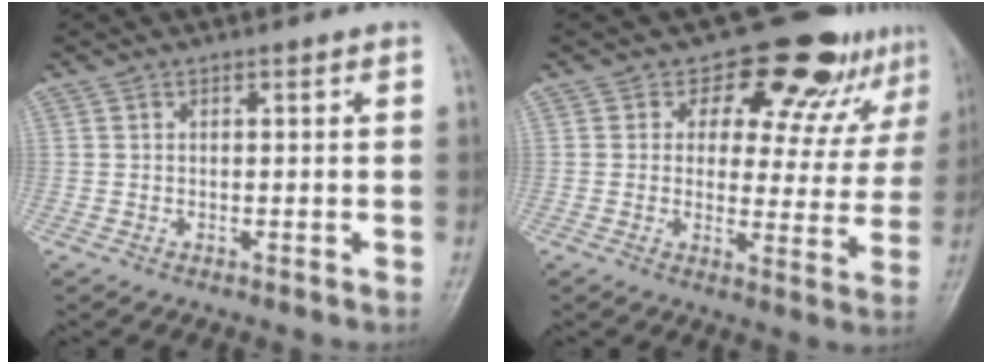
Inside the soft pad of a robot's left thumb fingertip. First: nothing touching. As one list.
[{"total": 13.7, "force": [9.8, 7.2, 6.2], "torque": [-0.025, -0.060, 0.113]}]